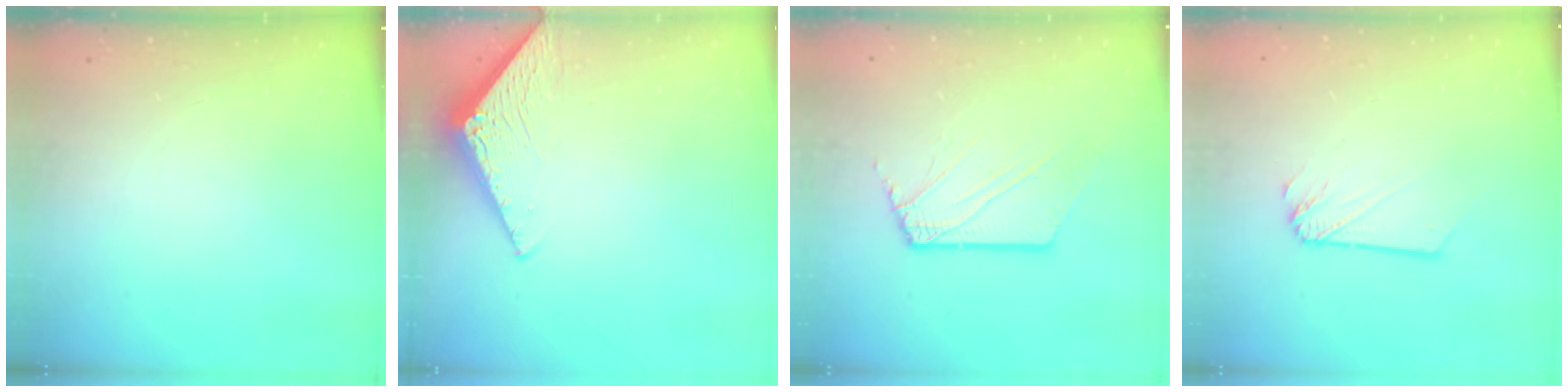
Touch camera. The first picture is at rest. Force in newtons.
{"total": 3.1, "press": 3.1, "slide": 0.2}
{"total": 6.9, "press": 6.8, "slide": 0.8}
{"total": 1.2, "press": 1.2, "slide": 0.1}